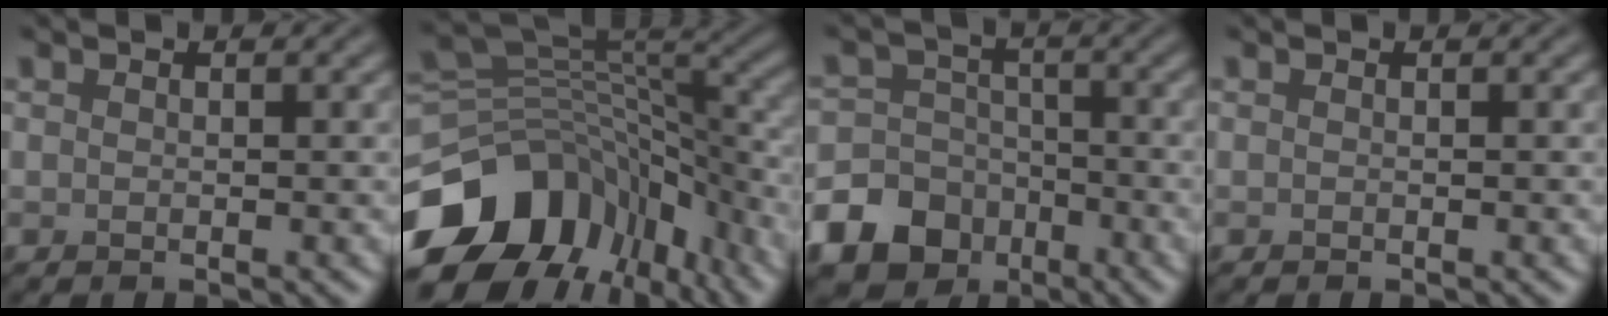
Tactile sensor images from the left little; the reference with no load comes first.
{"total": 13.4, "force": [-6.6, 9.4, 6.8], "torque": [-0.139, 0.004, -0.114]}
{"total": 13.4, "force": [-7.2, 10.9, 2.9], "torque": [-0.074, -0.058, -0.137]}
{"total": 0.0}